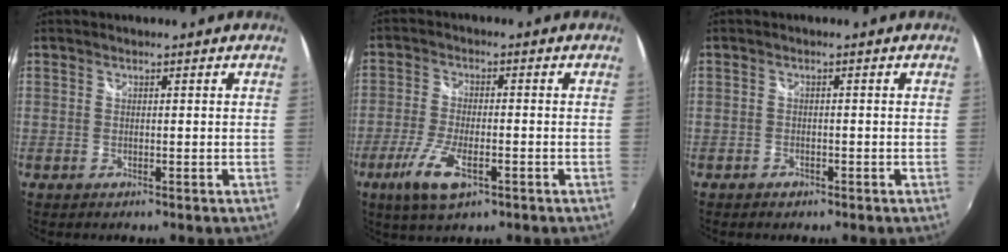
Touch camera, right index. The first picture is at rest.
{"total": 8.6, "force": [-4.3, 2.9, 6.9], "torque": [-0.156, -0.016, -0.083]}
{"total": 1.5, "force": [-1.1, 0.9, 0.4], "torque": [-0.009, 0.001, -0.016]}